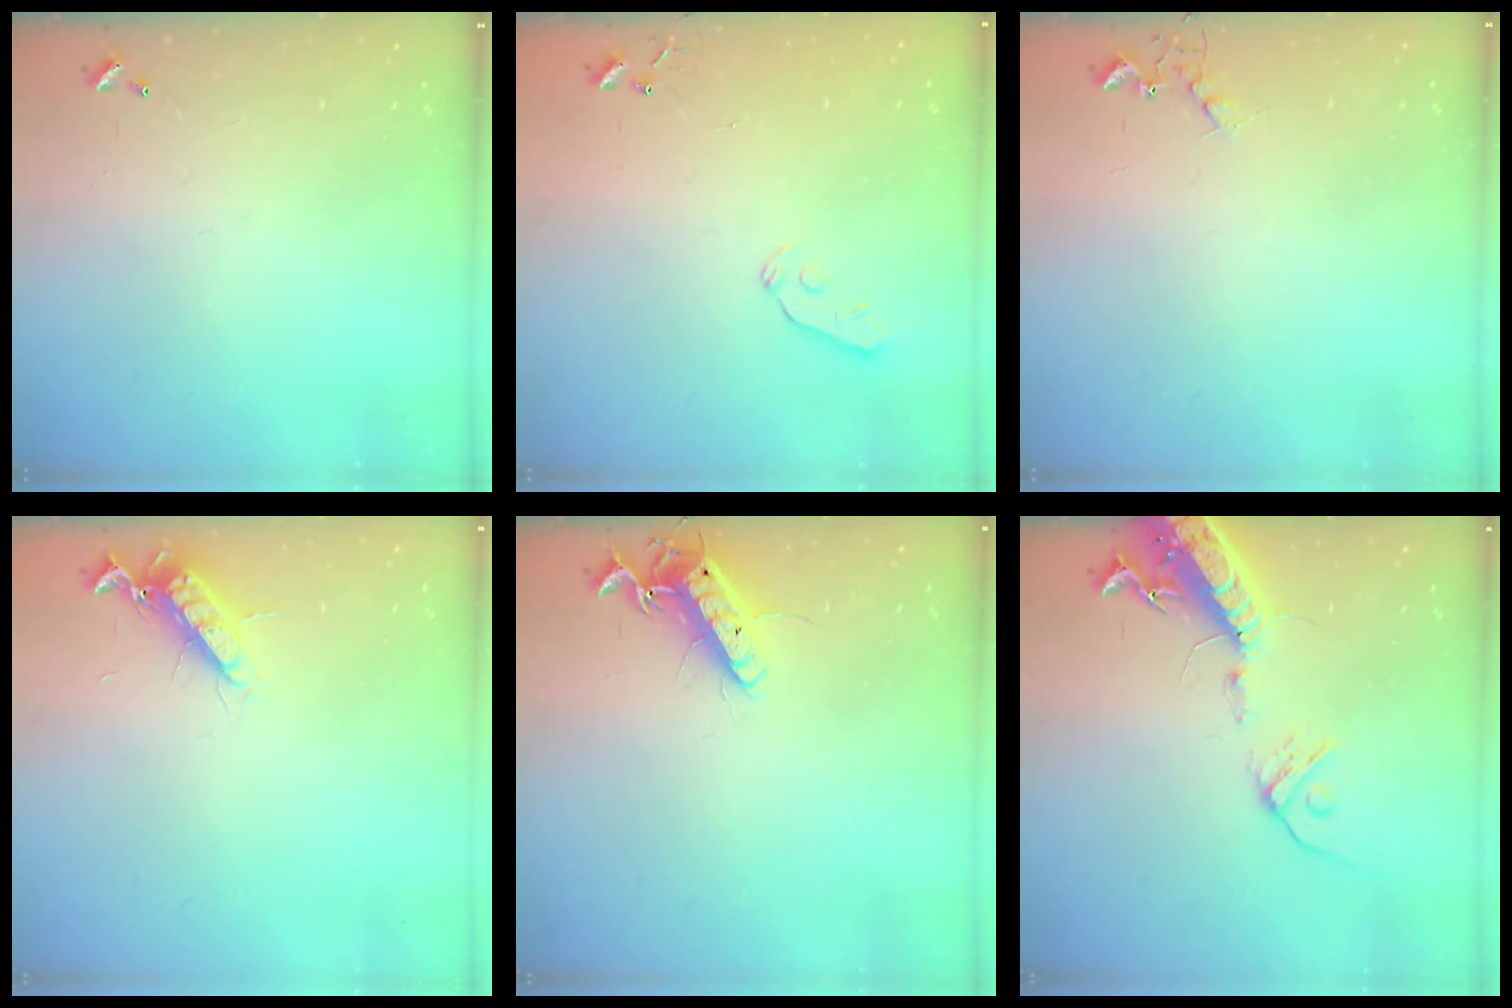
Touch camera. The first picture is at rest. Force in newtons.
{"total": 3.8, "press": 3.7, "slide": 0.7}
{"total": 4.8, "press": 4.7, "slide": 0.8}
{"total": 11.1, "press": 11.1, "slide": 1.3}
{"total": 12.4, "press": 12.4, "slide": 1.1}
{"total": 16.2, "press": 15.8, "slide": 3.4}